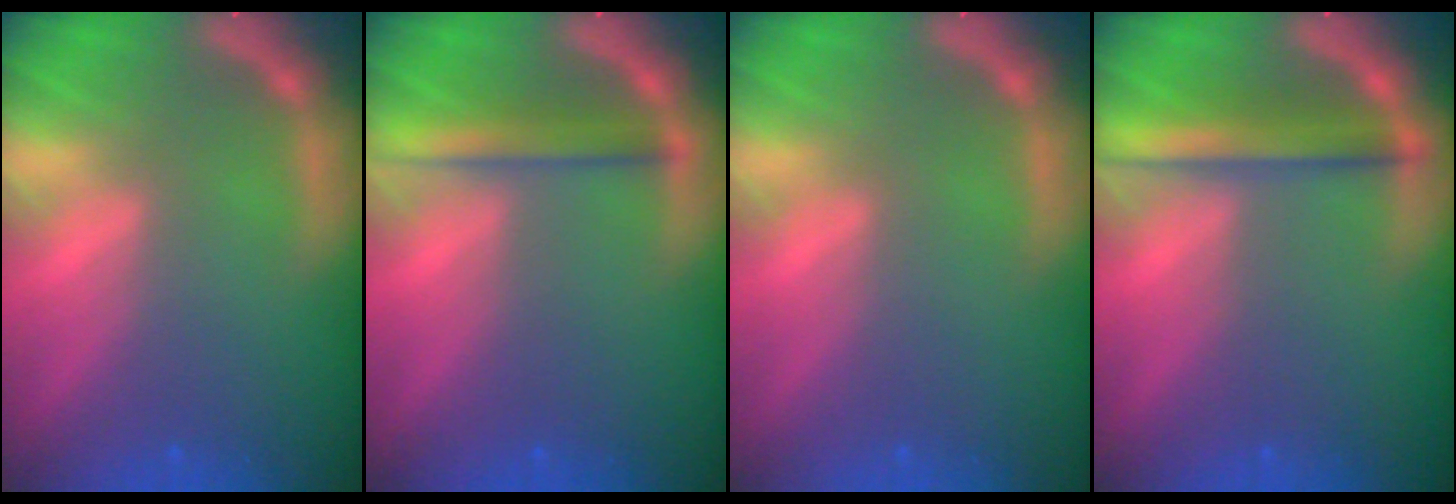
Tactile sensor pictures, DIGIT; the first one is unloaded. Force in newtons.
{"total": 2.9}
{"total": 0.0}
{"total": 4.0}